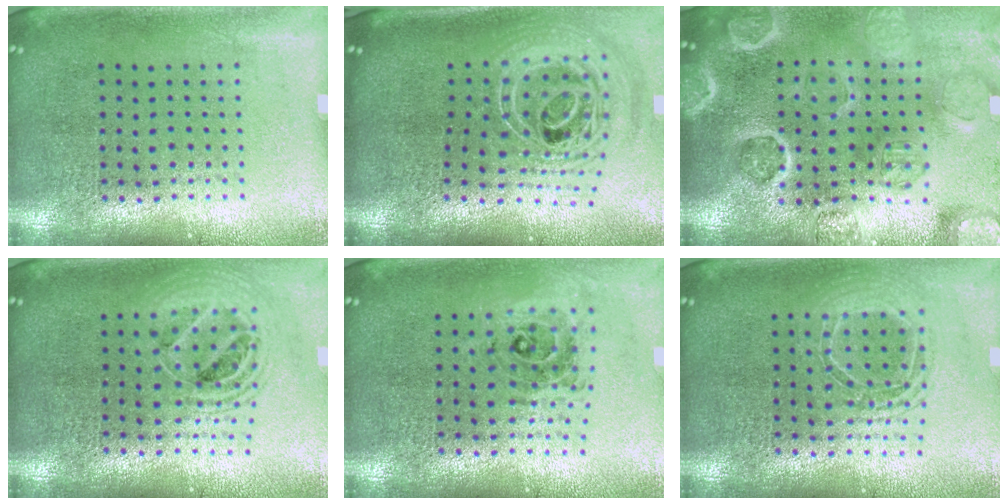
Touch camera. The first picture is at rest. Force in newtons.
{"total": 2.8, "press": 2.0, "slide": 1.9}
{"total": 2.9, "press": 2.9, "slide": 0.3}
{"total": 1.8, "press": 1.5, "slide": 1.0}
{"total": 0.7, "press": 0.7, "slide": 0.1}
{"total": 1.7, "press": 1.4, "slide": 0.9}